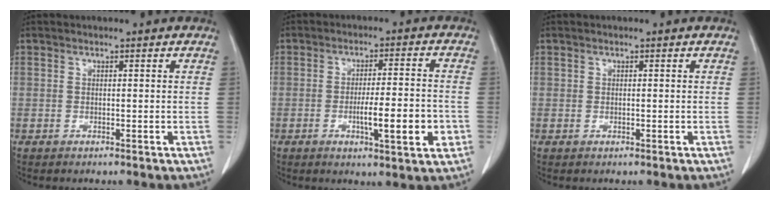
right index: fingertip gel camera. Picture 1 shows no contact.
{"total": 8.7, "force": [-2.5, 1.0, 8.2], "torque": [-0.126, -0.002, -0.037]}
{"total": 0.0}